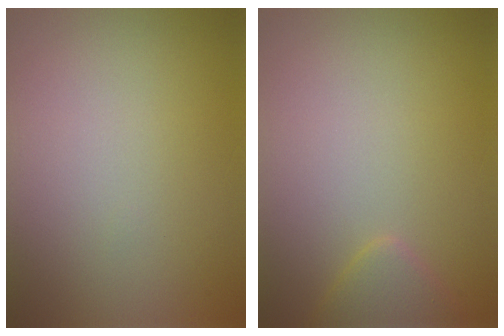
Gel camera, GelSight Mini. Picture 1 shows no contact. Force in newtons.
{"total": 1.8, "press": 1.8, "slide": 0.1}